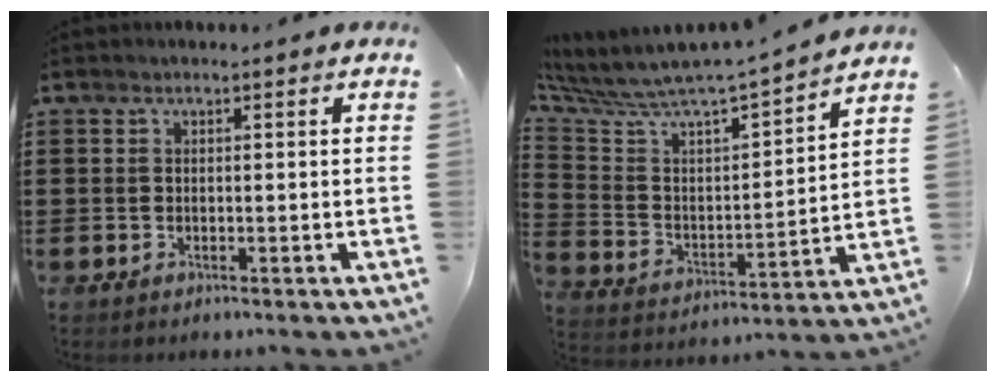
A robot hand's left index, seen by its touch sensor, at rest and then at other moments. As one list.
[{"total": 5.5, "force": [5.3, 0.4, 1.6], "torque": [-0.064, -0.060, 0.080]}]